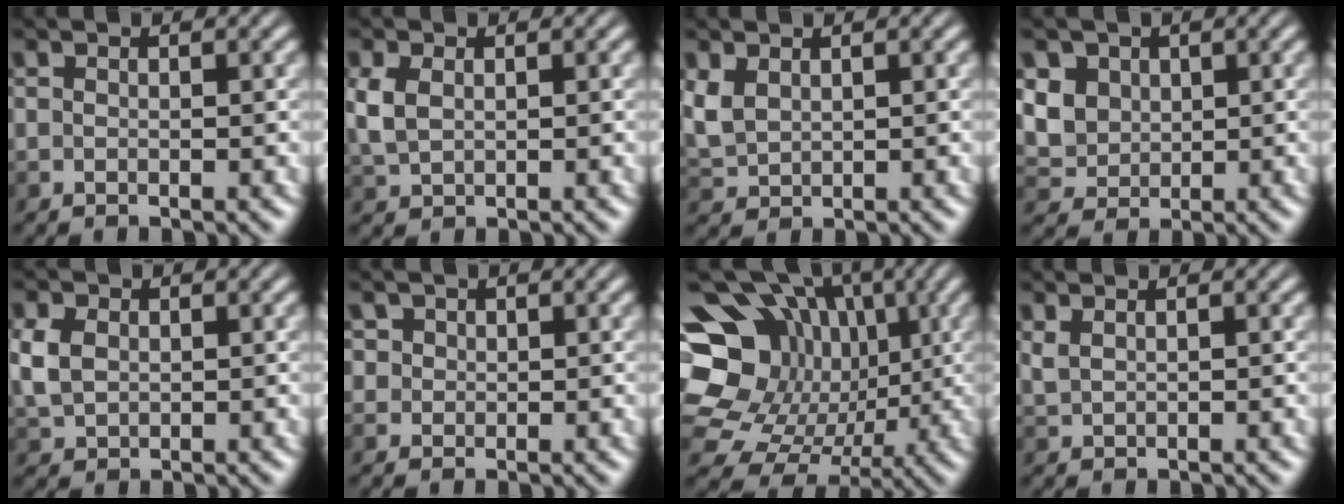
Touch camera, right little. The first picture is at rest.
{"total": 3.6, "force": [0.3, 2.5, 2.6], "torque": [-0.072, -0.002, 0.008]}
{"total": 3.2, "force": [0.9, 2.2, 2.1], "torque": [-0.064, -0.003, 0.019]}
{"total": 3.0, "force": [0.6, 2.7, 1.2], "torque": [-0.041, -0.001, 0.005]}
{"total": 3.7, "force": [0.3, 2.9, 2.4], "torque": [-0.070, 0.000, 0.008]}
{"total": 1.3, "force": [0.5, 1.2, 0.1], "torque": [-0.008, -0.011, 0.010]}
{"total": 15.7, "force": [2.7, 12.5, 9.1], "torque": [-0.181, 0.028, 0.056]}
{"total": 1.5, "force": [0.8, 0.7, 1.1], "torque": [-0.033, 0.001, 0.018]}